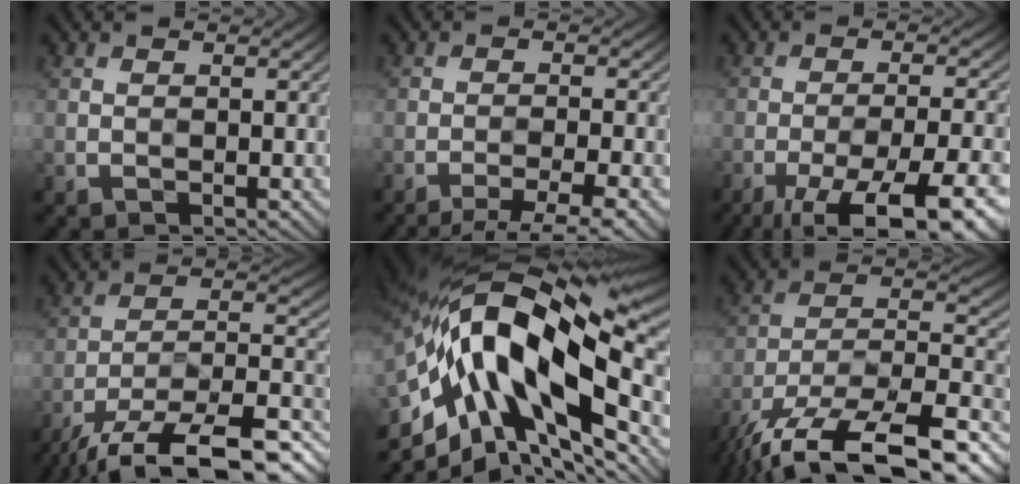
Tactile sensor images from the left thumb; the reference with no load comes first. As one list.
[{"total": 6.5, "force": [-5.0, 1.1, 4.0], "torque": [-0.057, 0.000, -0.072]}, {"total": 14.3, "force": [-9.9, 3.6, 9.7], "torque": [-0.170, -0.019, -0.135]}, {"total": 19.0, "force": [-14.3, 6.3, 10.9], "torque": [-0.177, -0.027, -0.225]}, {"total": 20.8, "force": [-3.0, 10.1, 17.9], "torque": [-0.351, -0.003, -0.058]}, {"total": 19.4, "force": [-13.7, 8.6, 10.8], "torque": [-0.209, -0.035, -0.211]}]